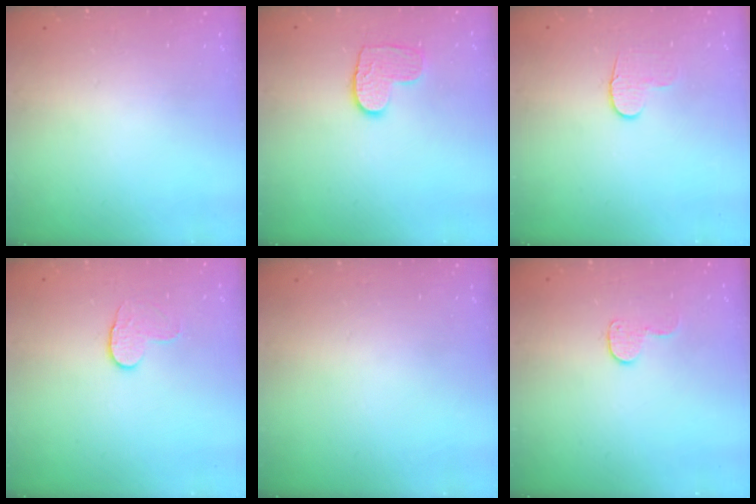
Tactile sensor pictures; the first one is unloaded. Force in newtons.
{"total": 8.2, "press": 8.2, "slide": 0.5}
{"total": 6.2, "press": 6.1, "slide": 0.6}
{"total": 4.3, "press": 4.3, "slide": 0.4}
{"total": 0.0}
{"total": 6.4, "press": 6.4, "slide": 0.4}